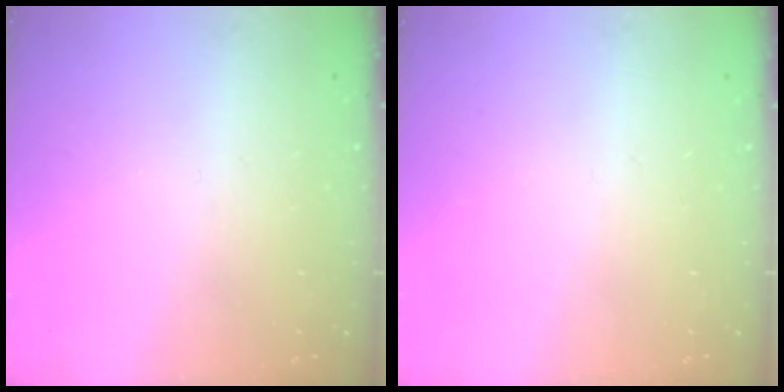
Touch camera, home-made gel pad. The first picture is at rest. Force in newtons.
{"total": 0.0}